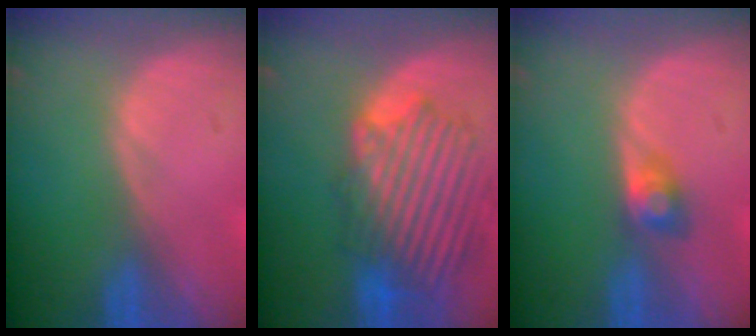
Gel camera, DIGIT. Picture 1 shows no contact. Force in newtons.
{"total": 9.6, "press": 9.6, "slide": 0.4}
{"total": 2.6, "press": 2.5, "slide": 0.7}